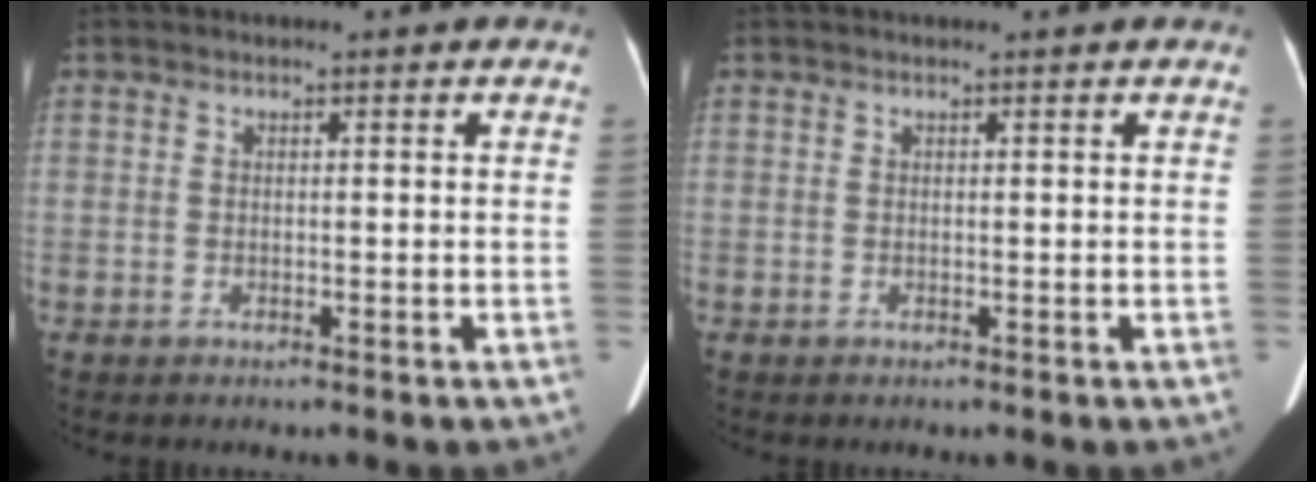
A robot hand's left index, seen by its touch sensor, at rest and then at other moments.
{"total": 0.6, "force": [0.6, 0.0, 0.2], "torque": [-0.004, 0.006, 0.007]}